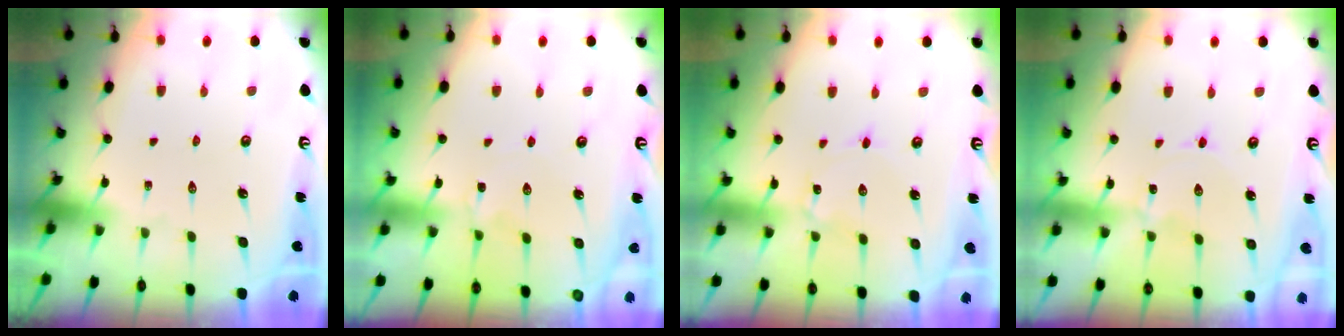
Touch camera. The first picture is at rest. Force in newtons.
{"total": 2.4, "press": 2.4, "slide": 0.3}
{"total": 1.0, "press": 1.0, "slide": 0.0}
{"total": 0.0}